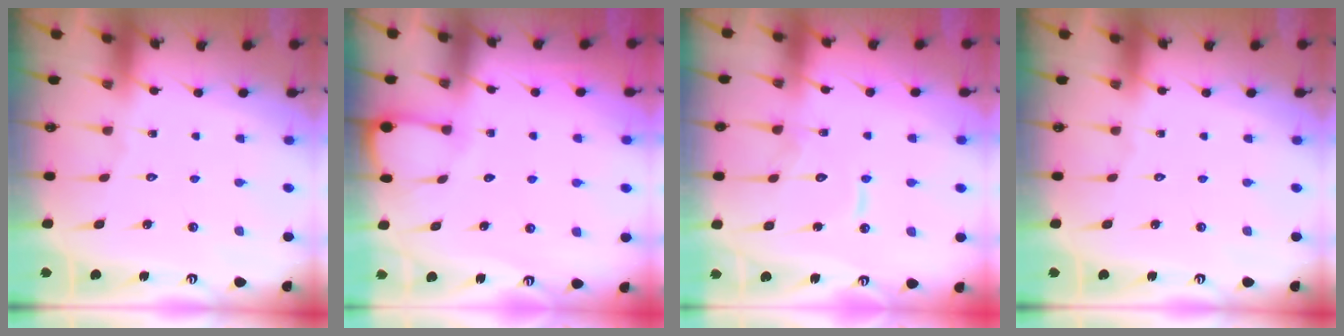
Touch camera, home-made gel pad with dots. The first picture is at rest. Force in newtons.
{"total": 2.8, "press": 2.8, "slide": 0.4}
{"total": 9.6, "press": 9.6, "slide": 0.9}
{"total": 0.0}